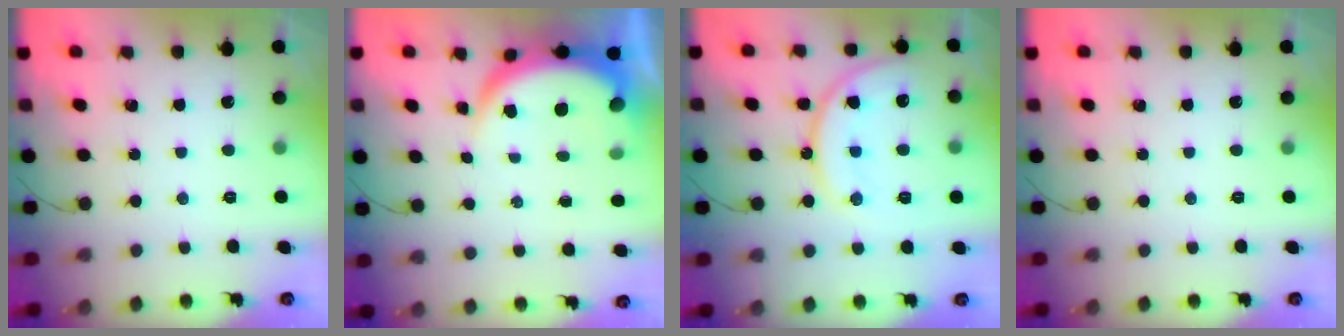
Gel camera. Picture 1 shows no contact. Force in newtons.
{"total": 7.0, "press": 6.9, "slide": 0.8}
{"total": 15.0, "press": 14.9, "slide": 1.6}
{"total": 0.0}